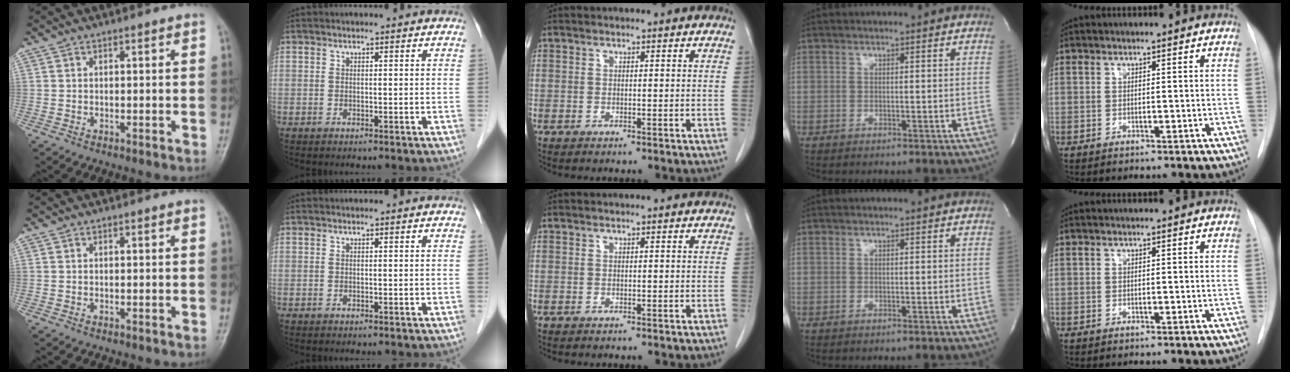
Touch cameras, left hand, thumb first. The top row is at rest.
{}